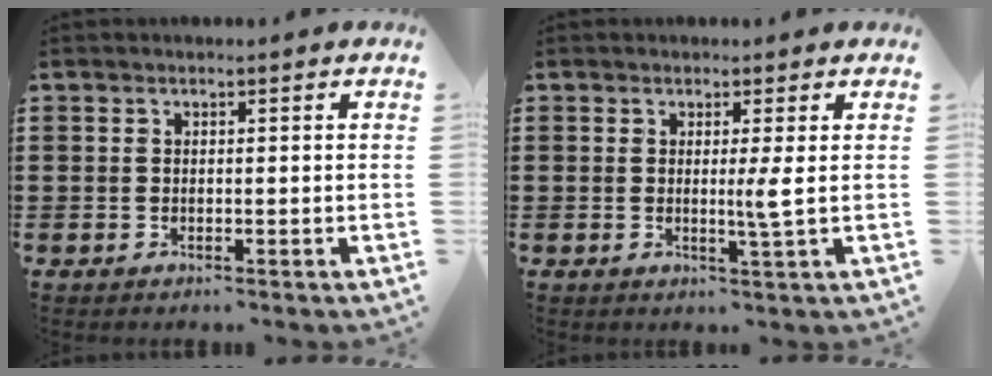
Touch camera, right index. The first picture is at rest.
{"total": 2.9, "force": [0.3, -0.7, 2.8], "torque": [-0.045, -0.013, 0.000]}